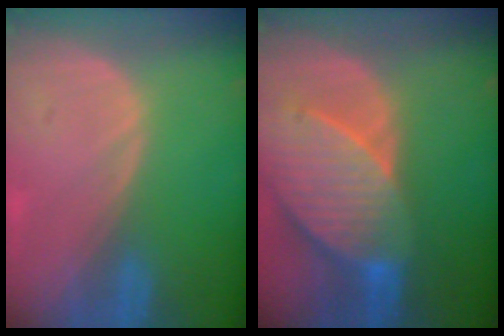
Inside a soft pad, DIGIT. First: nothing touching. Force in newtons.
{"total": 10.2, "press": 9.0, "slide": 4.8}